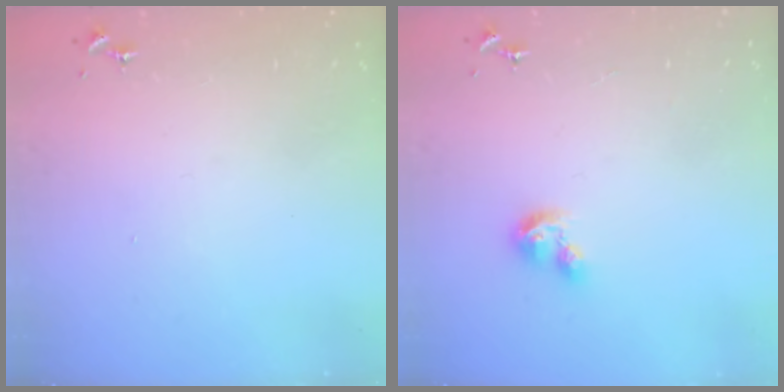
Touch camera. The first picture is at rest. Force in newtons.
{"total": 4.8, "press": 4.7, "slide": 0.4}